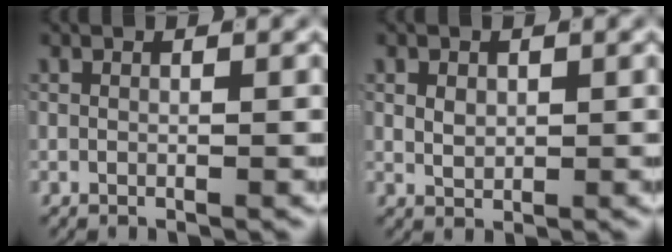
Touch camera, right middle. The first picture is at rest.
{"total": 1.5, "force": [0.3, 1.0, 1.0], "torque": [-0.024, -0.012, 0.018]}